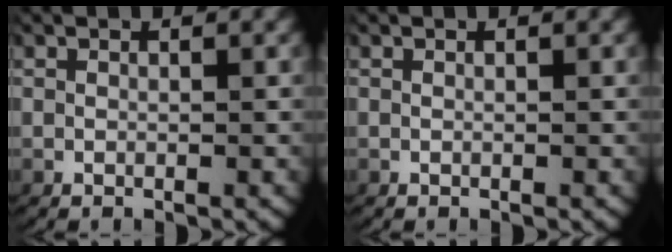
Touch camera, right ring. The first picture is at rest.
{"total": 0.0}